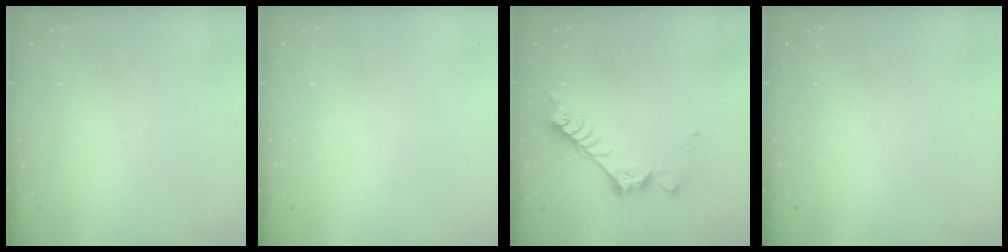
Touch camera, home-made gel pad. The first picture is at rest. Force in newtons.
{"total": 0.0}
{"total": 8.3, "press": 8.2, "slide": 0.7}
{"total": 0.0}